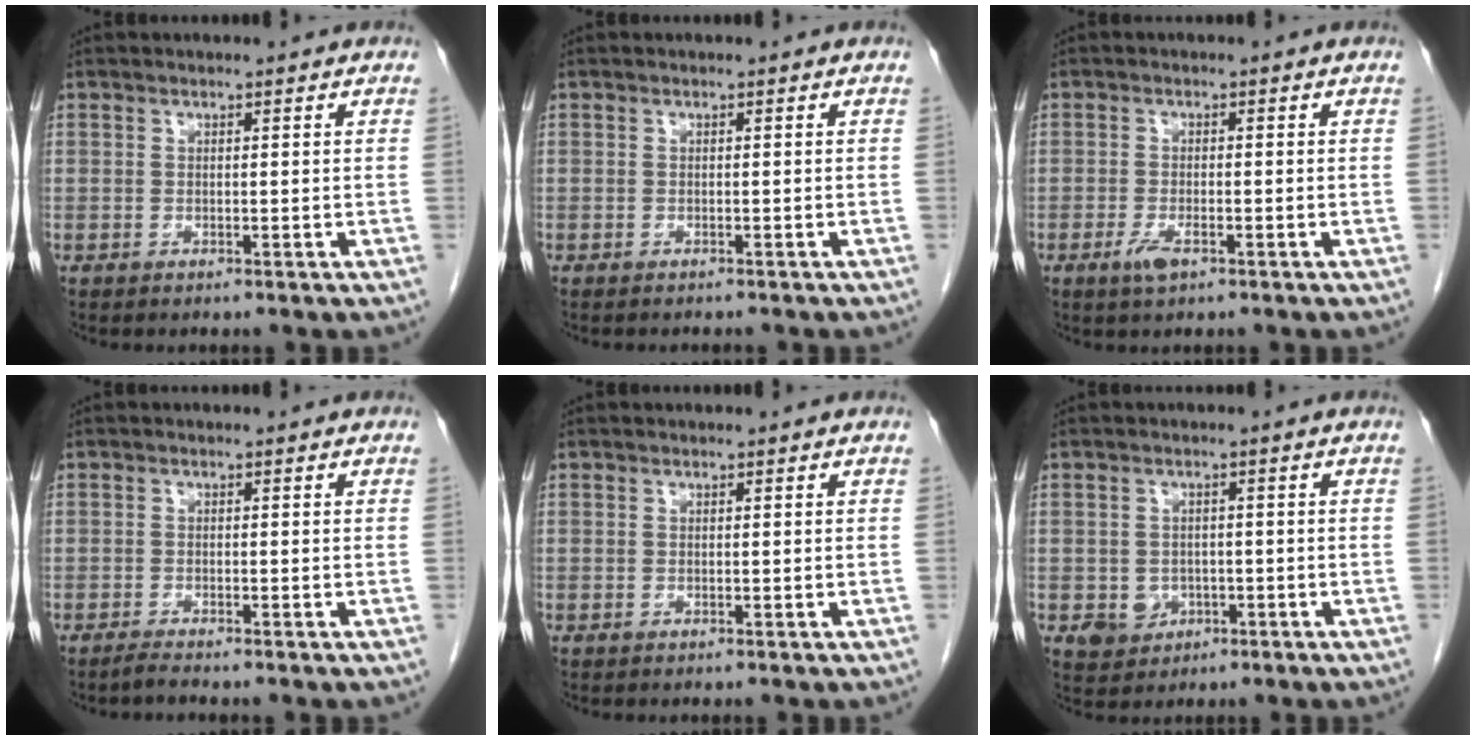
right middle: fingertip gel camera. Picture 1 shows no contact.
{"total": 2.3, "force": [-2.1, 0.5, 0.8], "torque": [-0.014, -0.004, -0.022]}
{"total": 2.6, "force": [-1.5, 0.8, 2.1], "torque": [-0.045, -0.002, -0.026]}
{"total": 1.3, "force": [-1.1, -0.3, 0.5], "torque": [-0.019, -0.006, -0.023]}
{"total": 0.0}
{"total": 4.1, "force": [-1.3, 3.7, 1.2], "torque": [-0.014, 0.004, -0.009]}